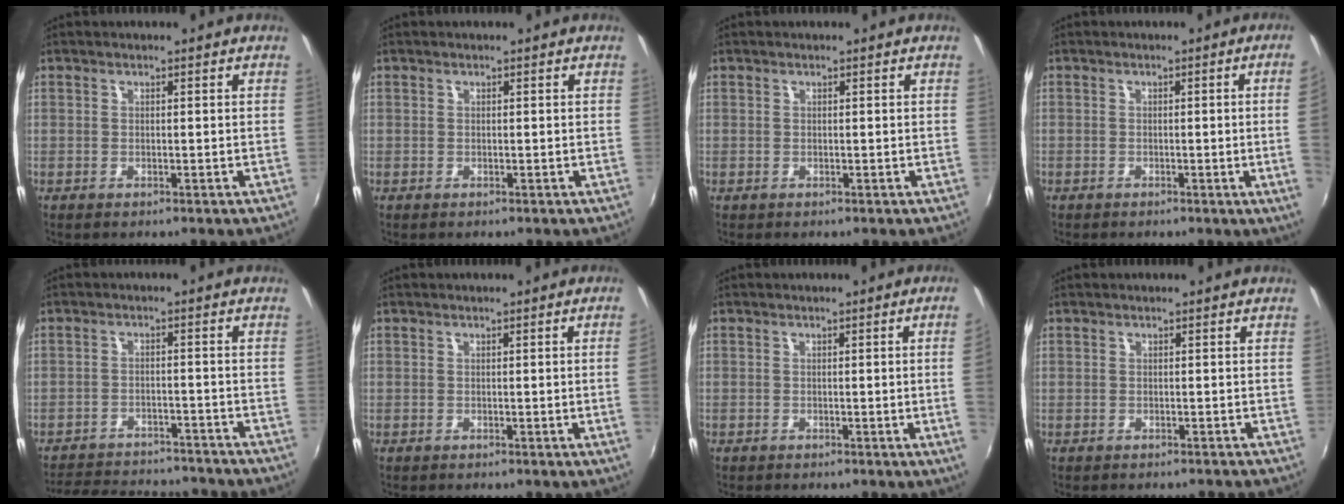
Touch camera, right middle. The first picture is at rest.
{"total": 0.0}
{"total": 0.0}
{"total": 4.2, "force": [-0.1, -1.9, 3.8], "torque": [-0.059, -0.010, 0.003]}
{"total": 16.0, "force": [-14.3, 4.5, 5.5], "torque": [-0.125, 0.005, -0.195]}
{"total": 1.7, "force": [-0.1, -1.0, 1.4], "torque": [-0.012, -0.012, 0.001]}
{"total": 3.1, "force": [-0.2, -1.8, 2.6], "torque": [-0.042, -0.013, 0.004]}
{"total": 1.4, "force": [-1.3, 0.3, 0.4], "torque": [-0.013, -0.008, -0.017]}